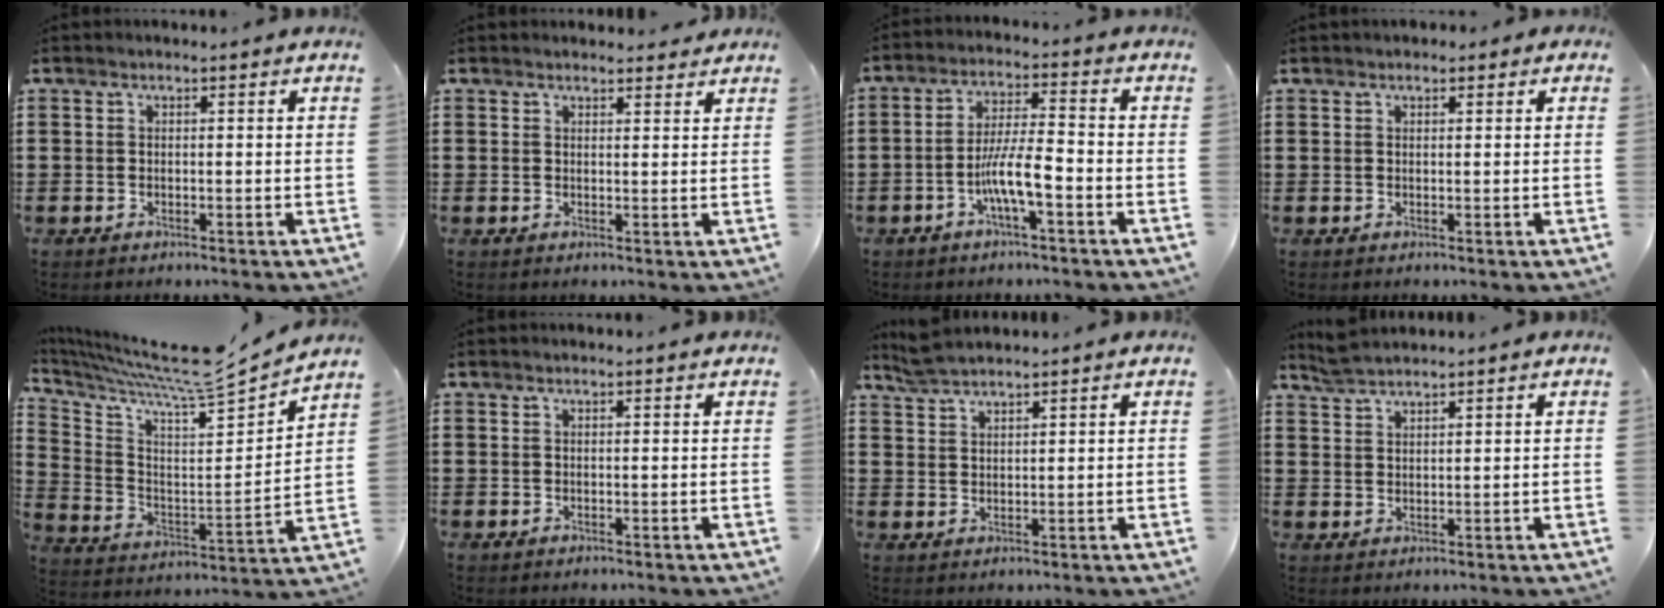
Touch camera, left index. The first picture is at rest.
{"total": 1.8, "force": [1.7, 0.5, 0.2], "torque": [0.001, -0.001, 0.032]}
{"total": 7.0, "force": [-2.9, 1.2, 6.3], "torque": [-0.125, 0.001, -0.057]}
{"total": 0.9, "force": [0.6, 0.6, 0.4], "torque": [-0.009, 0.006, 0.011]}
{"total": 8.7, "force": [8.0, 0.4, 3.4], "torque": [-0.097, -0.068, 0.130]}
{"total": 0.0}
{"total": 3.1, "force": [2.9, 0.3, 1.0], "torque": [-0.028, -0.002, 0.057]}
{"total": 2.7, "force": [2.6, 0.2, 0.7], "torque": [-0.020, 0.001, 0.050]}